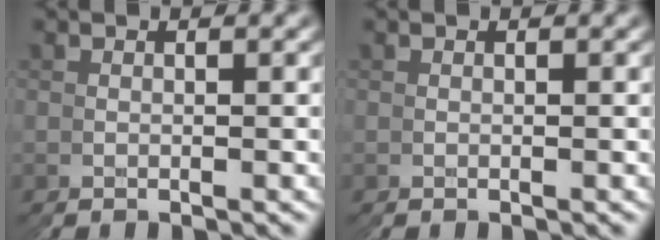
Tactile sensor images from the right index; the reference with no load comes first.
{"total": 0.0}